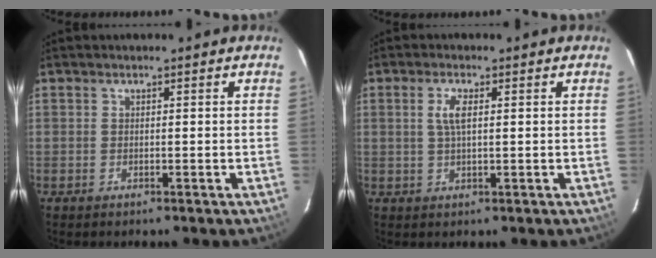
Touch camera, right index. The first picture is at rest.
{"total": 3.2, "force": [0.8, 1.0, 2.9], "torque": [-0.059, 0.003, 0.018]}